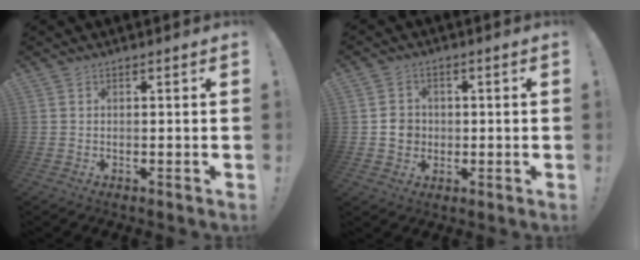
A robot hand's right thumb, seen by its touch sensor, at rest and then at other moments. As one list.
[{"total": 5.7, "force": [0.0, 5.4, 1.9], "torque": [-0.018, 0.007, 0.001]}]